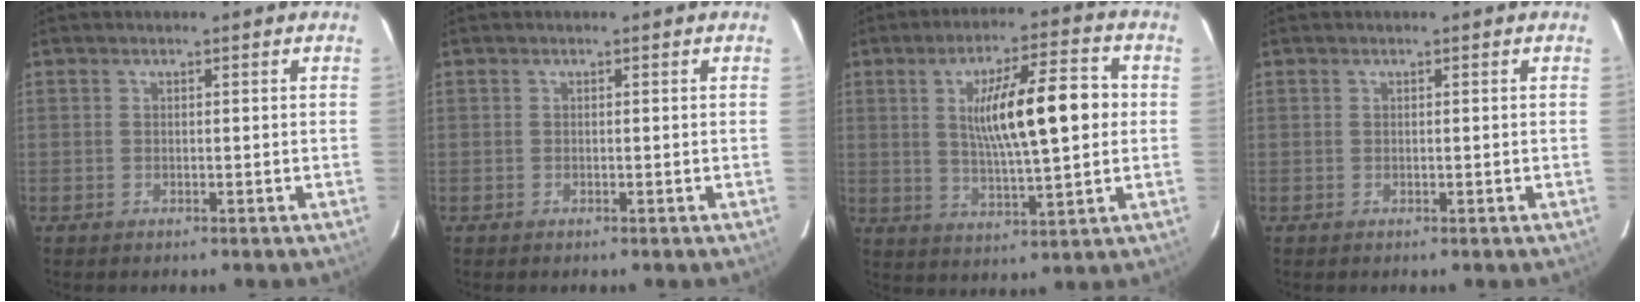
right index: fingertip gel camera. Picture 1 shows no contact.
{"total": 0.0}
{"total": 13.5, "force": [1.8, 2.2, 13.2], "torque": [-0.219, 0.014, 0.032]}
{"total": 0.0}